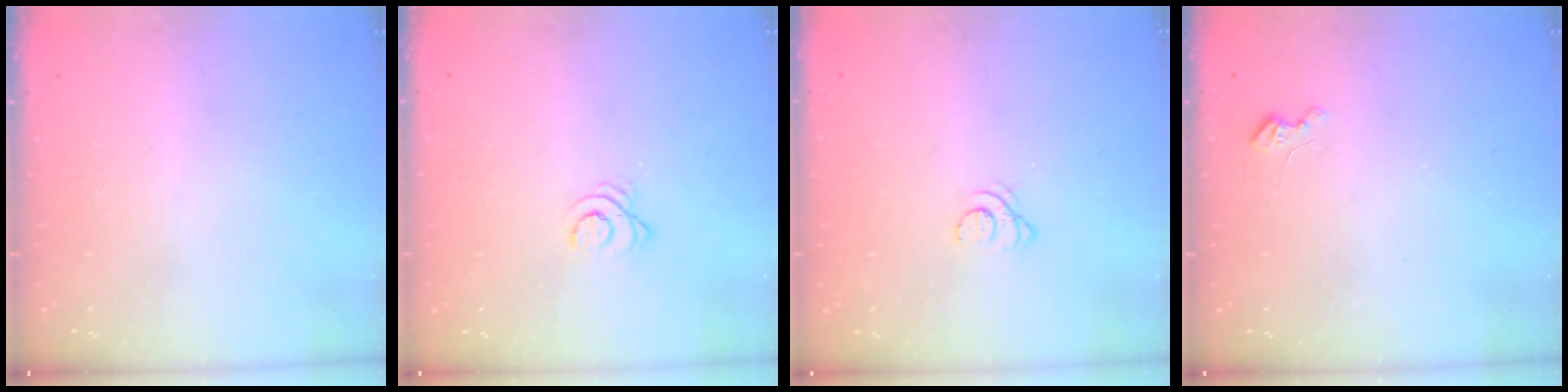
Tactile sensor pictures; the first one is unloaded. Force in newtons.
{"total": 3.2, "press": 3.1, "slide": 0.4}
{"total": 2.0, "press": 2.0, "slide": 0.2}
{"total": 2.6, "press": 2.6, "slide": 0.3}